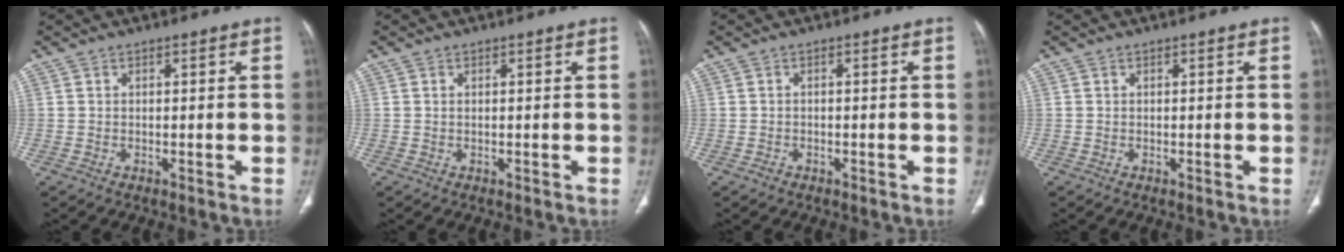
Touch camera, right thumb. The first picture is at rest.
{"total": 0.0}
{"total": 0.7, "force": [-0.5, 0.4, 0.2], "torque": [-0.006, 0.004, -0.010]}
{"total": 0.0}